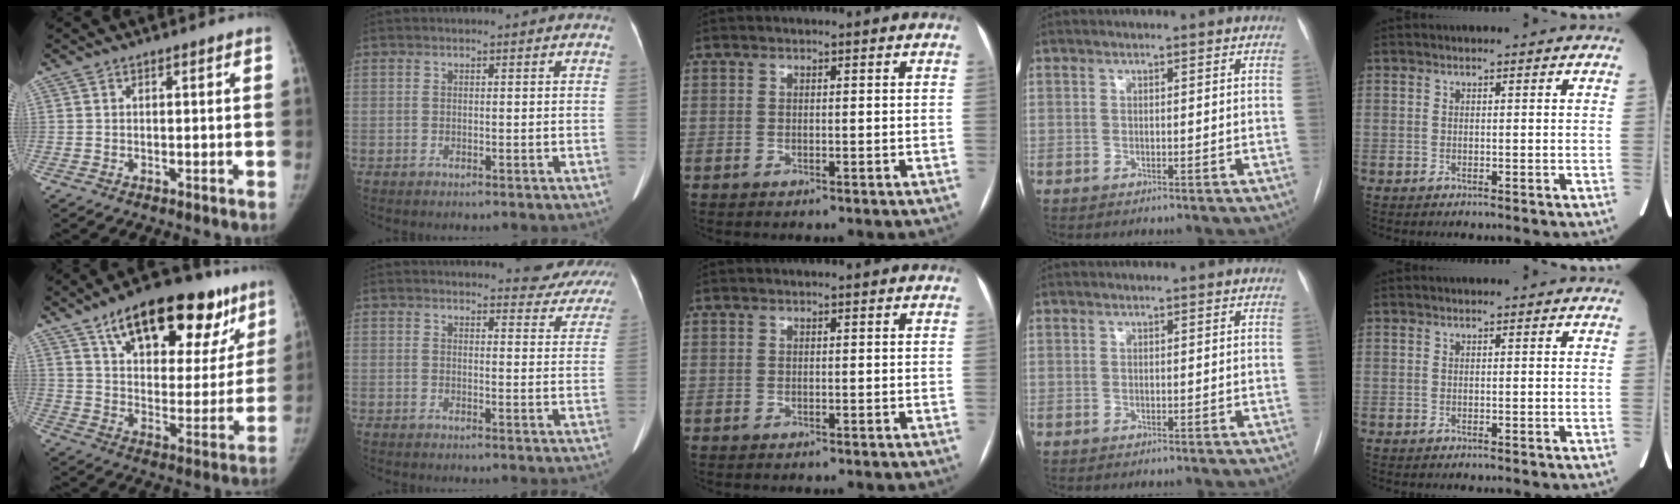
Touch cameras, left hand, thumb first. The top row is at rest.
{"thumb": {"total": 27.5, "force": [16.4, 12.5, 18.1], "torque": [-0.223, -0.024, 0.245]}, "index": {"total": 13.6, "force": [12.9, 3.3, 2.4], "torque": [0.006, -0.021, 0.121]}}